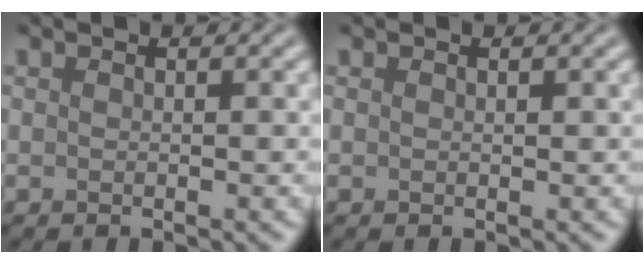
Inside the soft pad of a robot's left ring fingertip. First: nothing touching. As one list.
[{"total": 0.0}]